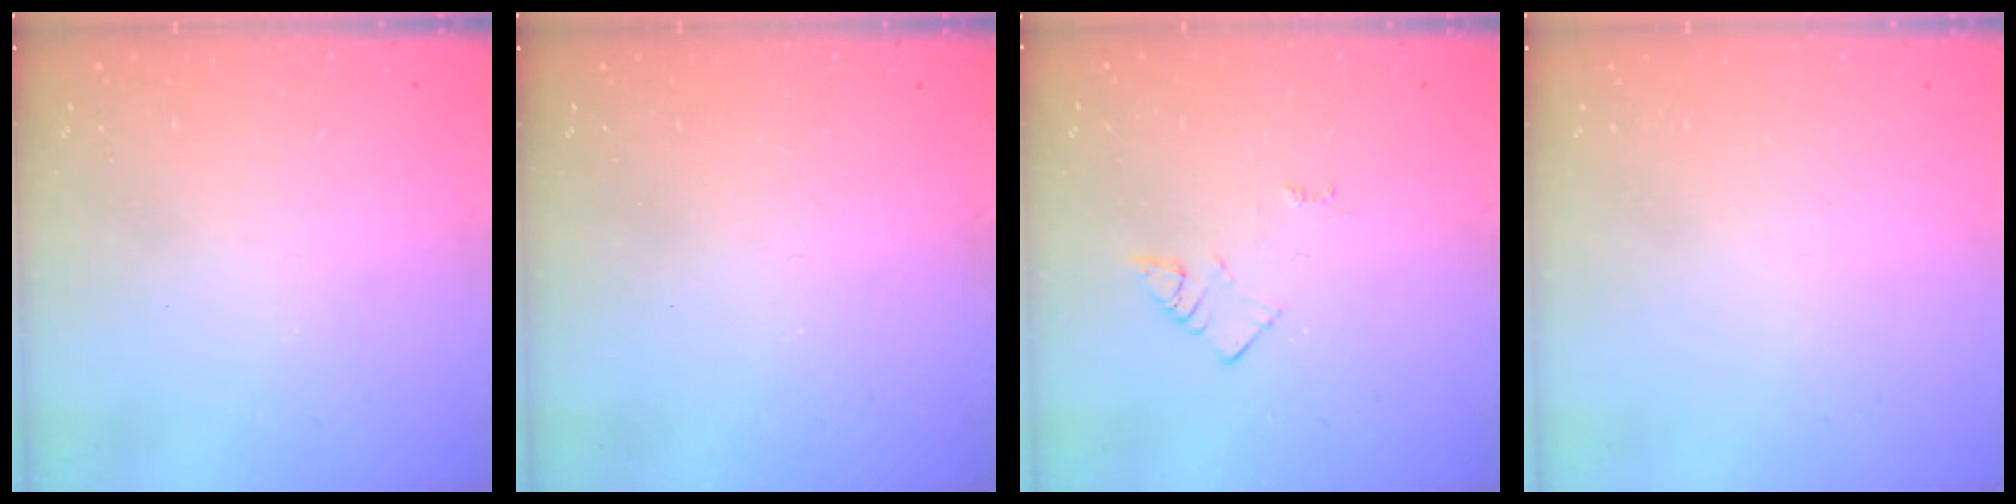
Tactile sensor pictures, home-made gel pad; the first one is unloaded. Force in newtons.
{"total": 2.5, "press": 2.4, "slide": 0.4}
{"total": 3.1, "press": 3.1, "slide": 0.4}
{"total": 1.5, "press": 1.5, "slide": 0.1}